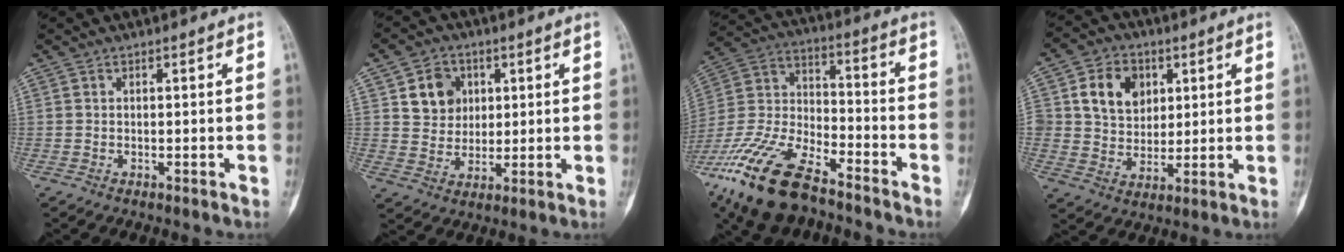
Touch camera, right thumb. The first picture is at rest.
{"total": 8.1, "force": [2.7, 6.9, 3.3], "torque": [-0.020, -0.009, 0.050]}
{"total": 21.0, "force": [-14.4, 8.0, 13.0], "torque": [-0.287, 0.037, -0.275]}
{"total": 11.0, "force": [3.4, 8.7, 5.8], "torque": [-0.061, -0.010, 0.064]}